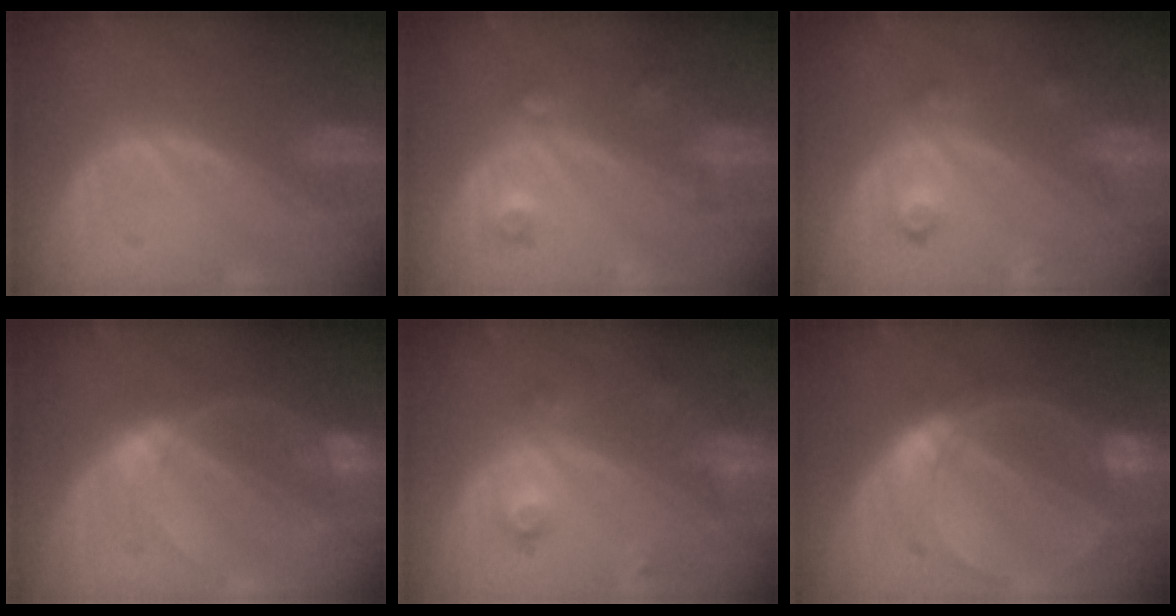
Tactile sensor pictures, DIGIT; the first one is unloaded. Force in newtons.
{"total": 3.5, "press": 3.3, "slide": 1.1}
{"total": 3.7, "press": 3.5, "slide": 1.4}
{"total": 6.8, "press": 5.9, "slide": 3.2}
{"total": 3.7, "press": 3.2, "slide": 1.8}
{"total": 8.3, "press": 8.3, "slide": 0.7}